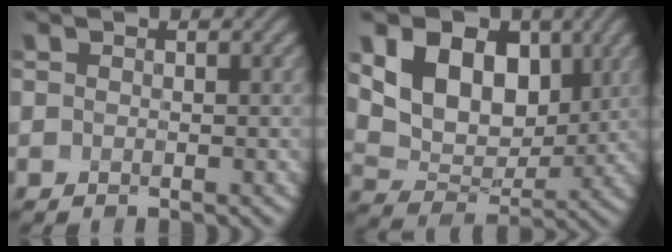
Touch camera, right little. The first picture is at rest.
{"total": 8.0, "force": [2.5, 5.3, 5.4], "torque": [-0.096, -0.006, 0.039]}